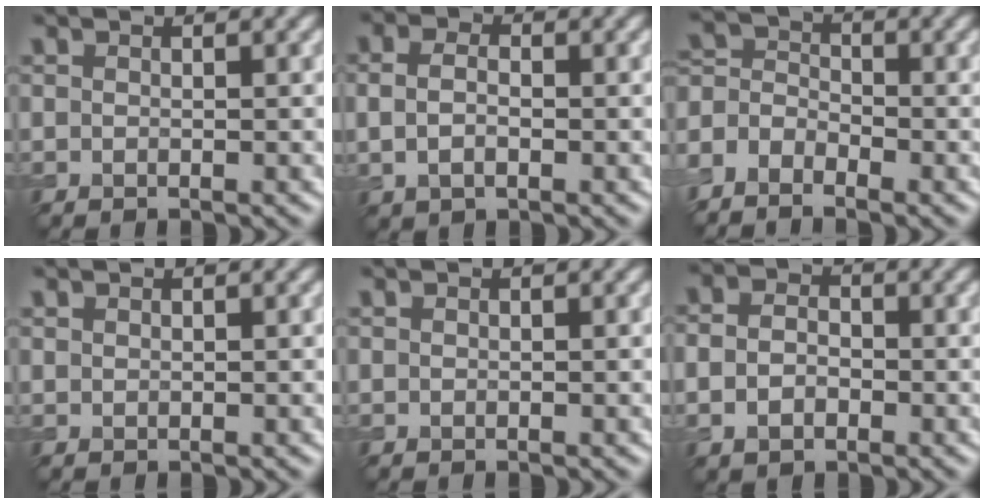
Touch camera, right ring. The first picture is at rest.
{"total": 2.8, "force": [0.0, 1.9, 2.1], "torque": [-0.051, 0.000, 0.001]}
{"total": 4.0, "force": [-3.0, 2.0, 1.8], "torque": [-0.039, 0.003, -0.065]}
{"total": 0.5, "force": [0.4, 0.2, 0.1], "torque": [-0.006, 0.000, 0.013]}
{"total": 0.0}
{"total": 3.1, "force": [-0.5, 2.3, 1.9], "torque": [-0.036, 0.000, -0.015]}